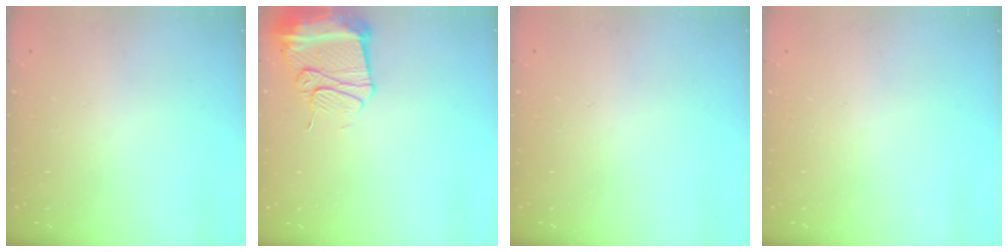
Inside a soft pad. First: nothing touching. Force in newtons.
{"total": 13.2, "press": 13.2, "slide": 1.4}
{"total": 0.0}
{"total": 0.0}